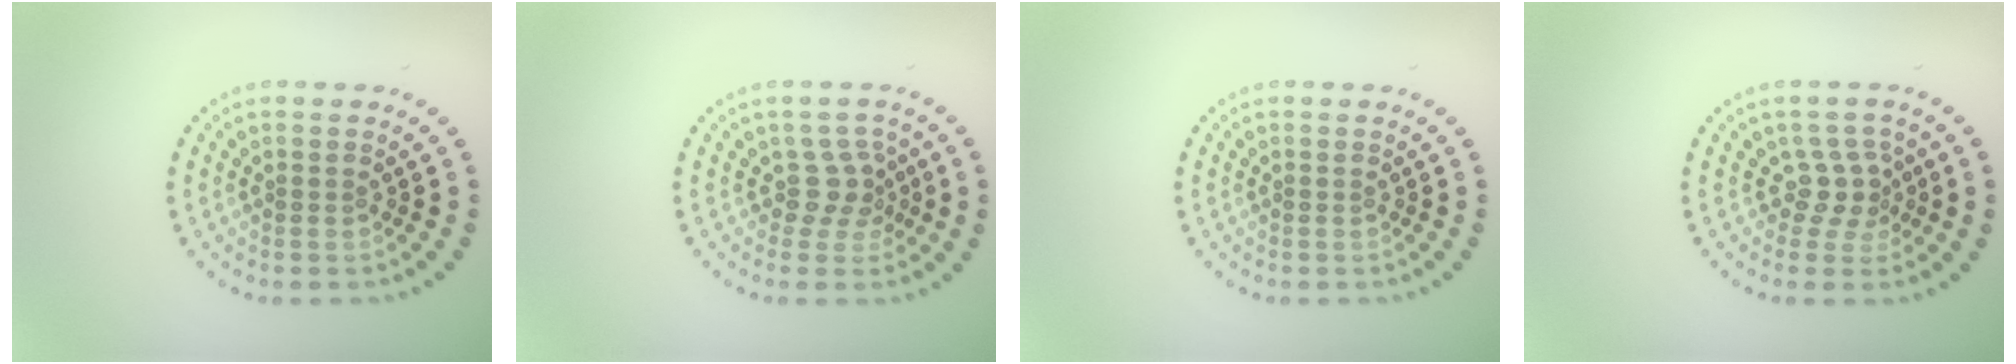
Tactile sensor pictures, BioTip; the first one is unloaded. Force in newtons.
{"total": 2.3, "press": 1.6, "slide": 1.6}
{"total": 0.0}
{"total": 2.2, "press": 1.5, "slide": 1.7}